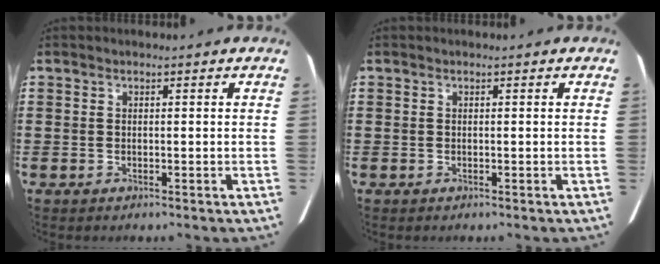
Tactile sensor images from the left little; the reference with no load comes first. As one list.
[{"total": 0.0}]